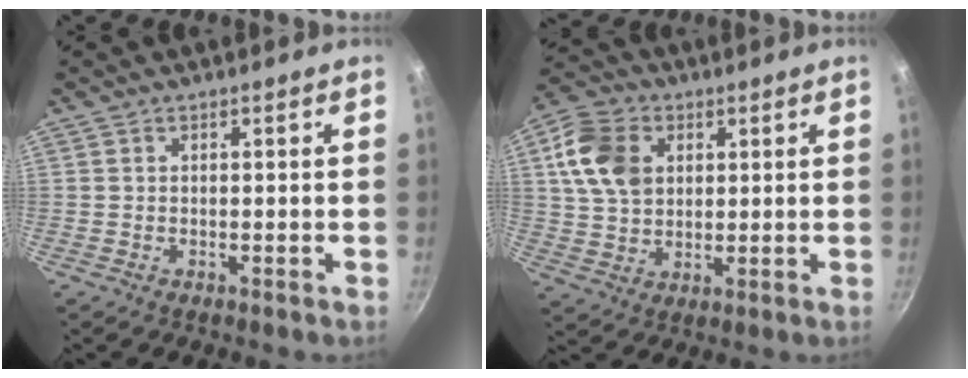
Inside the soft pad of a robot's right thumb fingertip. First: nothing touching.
{"total": 12.1, "force": [3.4, 9.0, 7.4], "torque": [-0.117, -0.001, 0.057]}